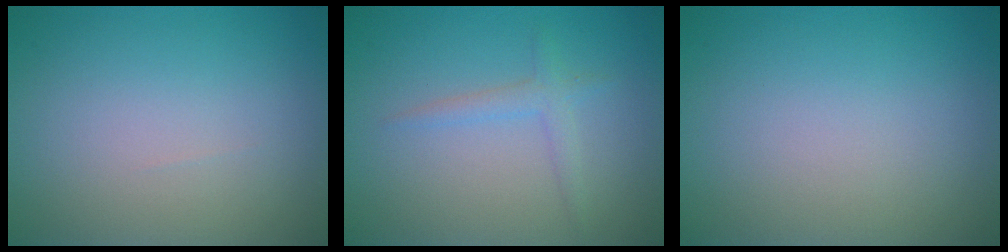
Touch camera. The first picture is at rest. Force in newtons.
{"total": 1.5, "press": 1.5, "slide": 0.1}
{"total": 0.0}